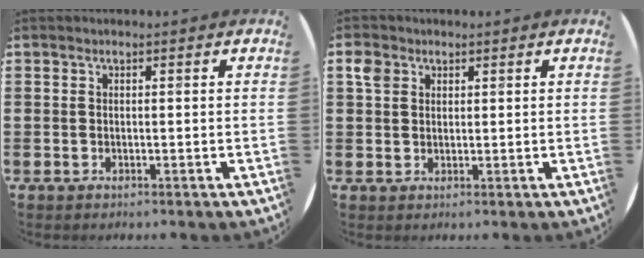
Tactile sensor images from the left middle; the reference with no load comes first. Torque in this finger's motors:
{"motor_torque": [0.39, -0.29, 0.06, 0.04]}